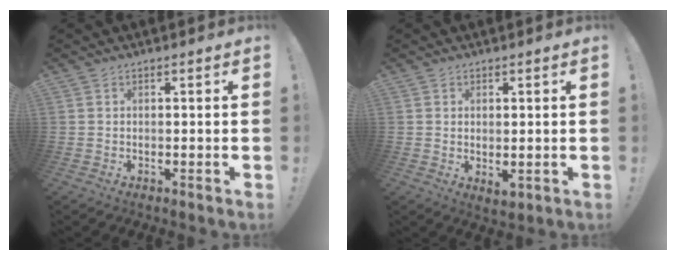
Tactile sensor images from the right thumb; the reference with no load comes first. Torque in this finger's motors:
{"motor_torque": [-0.01, 0.53, 0.39, -0.18, 0.06]}